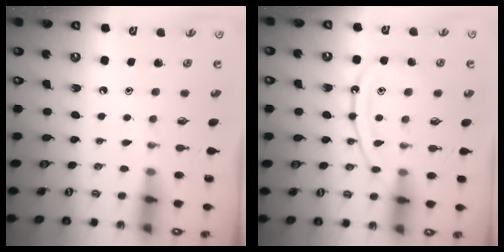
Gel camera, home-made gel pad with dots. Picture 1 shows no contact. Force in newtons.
{"total": 11.7, "press": 11.7, "slide": 1.2}